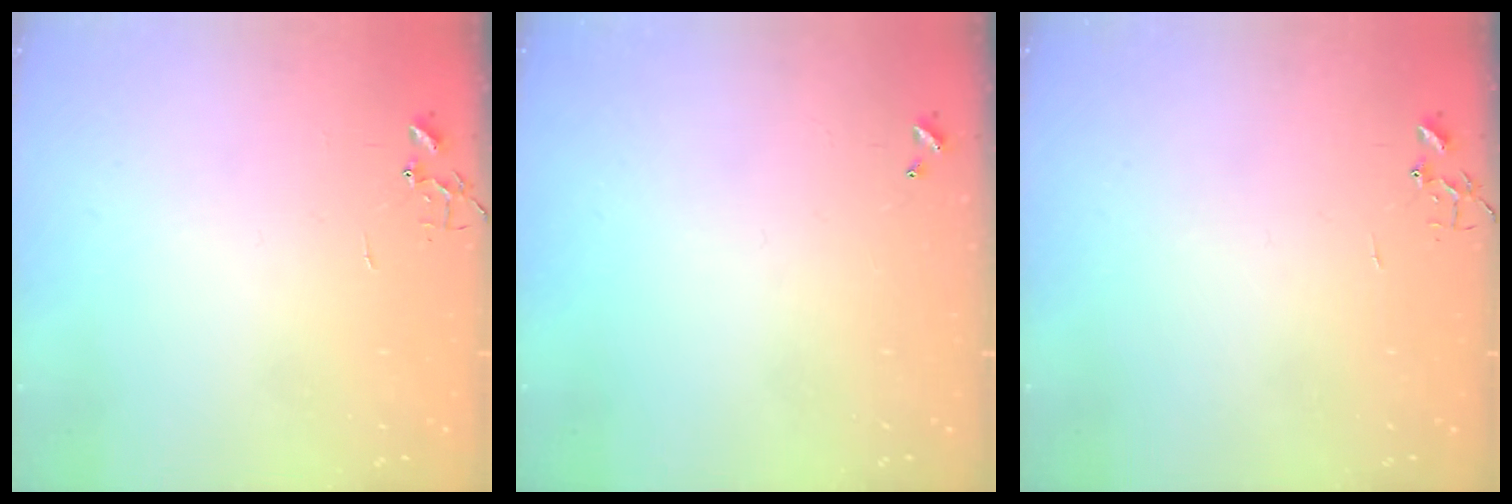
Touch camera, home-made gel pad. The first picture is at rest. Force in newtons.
{"total": 0.0}
{"total": 0.0}